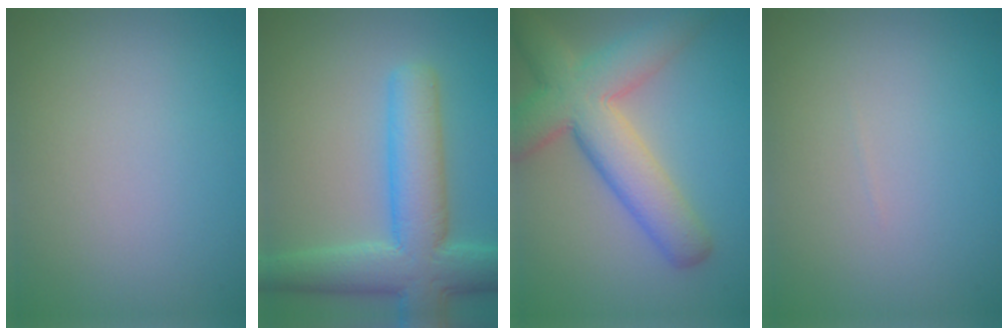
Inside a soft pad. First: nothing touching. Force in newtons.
{"total": 8.2, "press": 8.2, "slide": 0.6}
{"total": 8.3, "press": 8.3, "slide": 0.7}
{"total": 0.0}